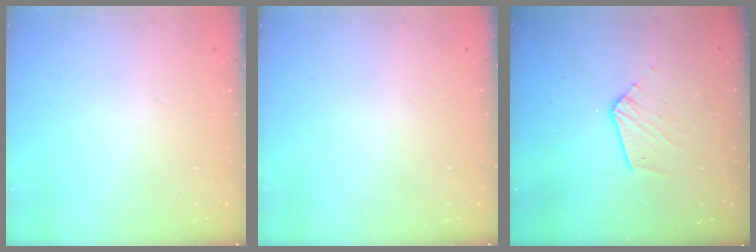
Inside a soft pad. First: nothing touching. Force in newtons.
{"total": 0.0}
{"total": 7.6, "press": 7.6, "slide": 0.7}